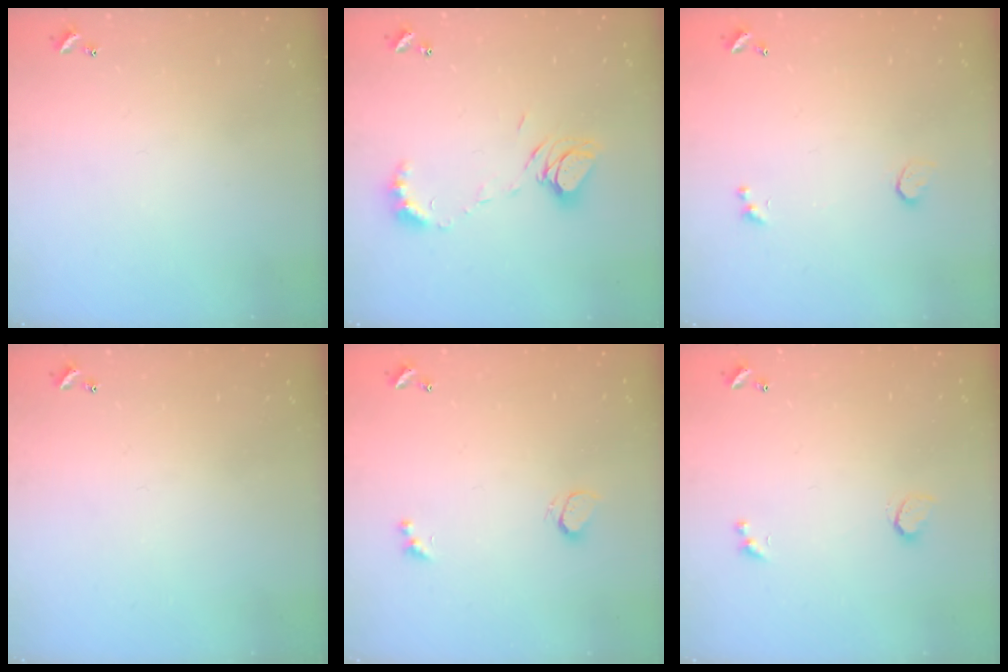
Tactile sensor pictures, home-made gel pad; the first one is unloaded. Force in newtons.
{"total": 9.0, "press": 8.9, "slide": 1.1}
{"total": 0.9, "press": 0.7, "slide": 0.5}
{"total": 0.0}
{"total": 1.4, "press": 0.7, "slide": 1.2}
{"total": 1.0, "press": 0.8, "slide": 0.5}